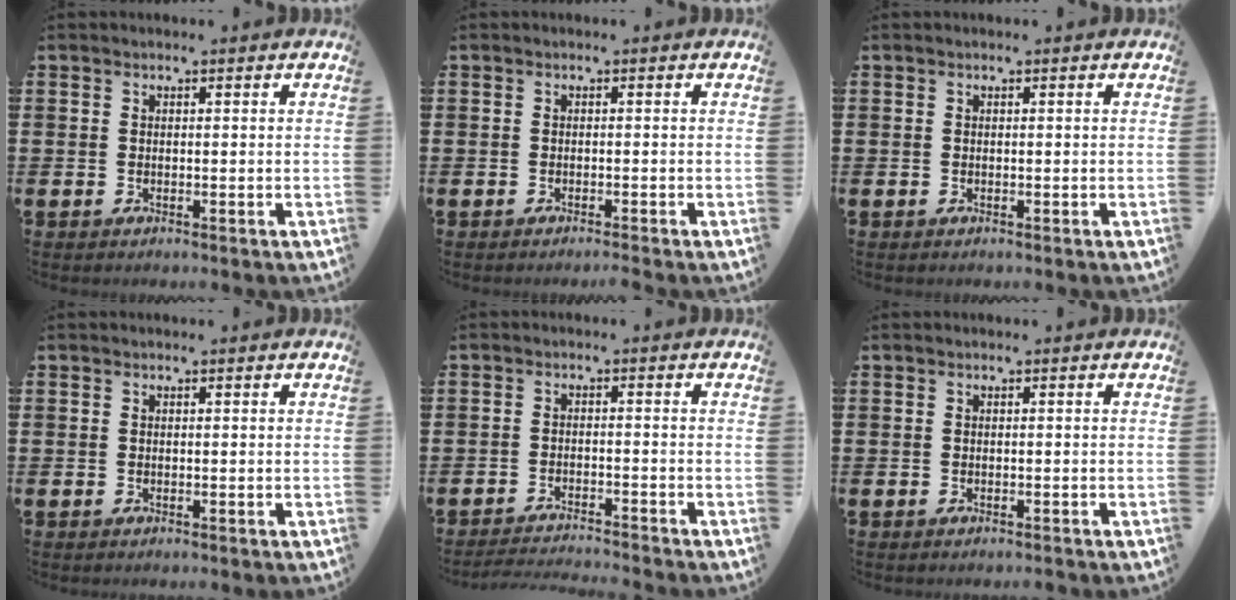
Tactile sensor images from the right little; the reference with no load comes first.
{"total": 0.6, "force": [-0.6, -0.2, 0.2], "torque": [-0.001, -0.003, -0.011]}
{"total": 0.0}
{"total": 0.0}
{"total": 2.2, "force": [-2.2, -0.2, 0.3], "torque": [-0.005, 0.002, -0.045]}
{"total": 0.0}